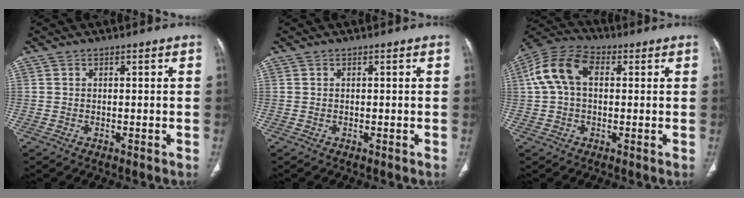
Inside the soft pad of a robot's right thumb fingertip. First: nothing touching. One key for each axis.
{"total": 0.0}
{"total": 10.9, "fx": 1.9, "fy": 7.1, "fz": 8.1, "tx": -0.164, "ty": 0.036, "tz": 0.028}